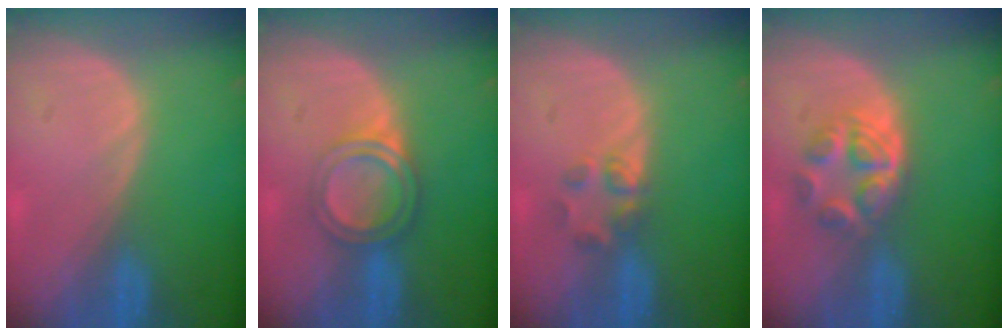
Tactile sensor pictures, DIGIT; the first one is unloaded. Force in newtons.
{"total": 5.0, "press": 4.5, "slide": 2.1}
{"total": 2.7, "press": 2.6, "slide": 0.9}
{"total": 6.3, "press": 5.3, "slide": 3.4}